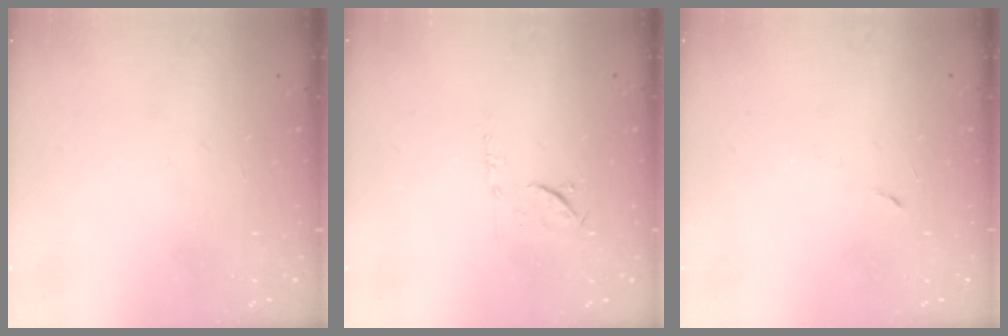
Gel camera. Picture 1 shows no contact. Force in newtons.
{"total": 6.7, "press": 6.6, "slide": 1.1}
{"total": 2.9, "press": 2.7, "slide": 1.0}